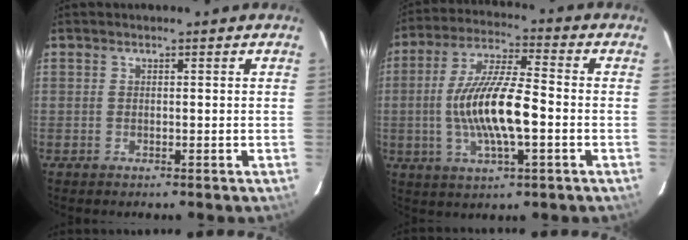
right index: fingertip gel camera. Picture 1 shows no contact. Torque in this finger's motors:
{"motor_torque": [0.65, -0.06, 0.40, 0.21]}